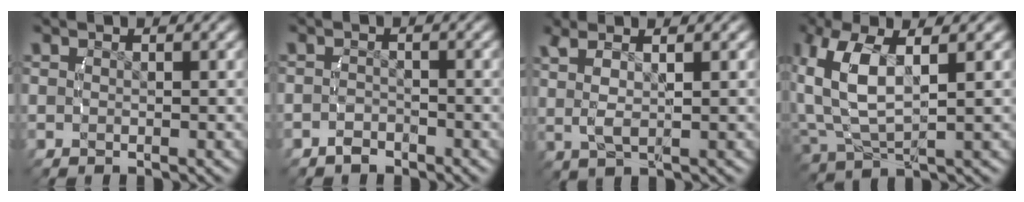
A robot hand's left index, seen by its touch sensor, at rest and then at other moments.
{"total": 1.4, "force": [-1.3, 0.5, -0.1], "torque": [0.000, -0.004, -0.022]}
{"total": 4.0, "force": [1.7, 1.3, 3.4], "torque": [-0.067, 0.010, 0.031]}
{"total": 6.8, "force": [1.4, 3.7, 5.5], "torque": [-0.152, -0.015, 0.043]}